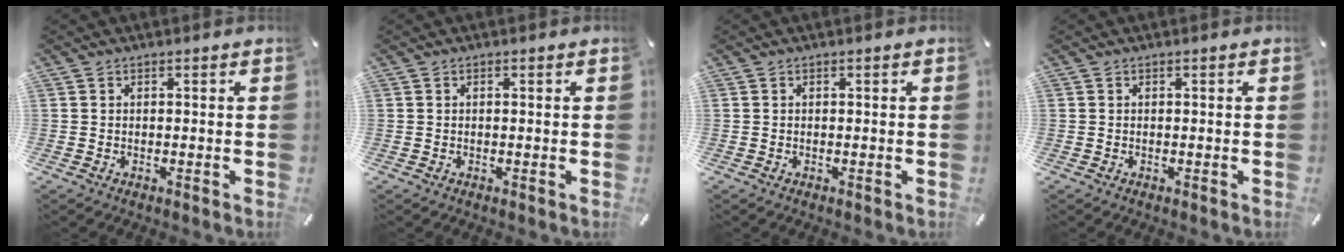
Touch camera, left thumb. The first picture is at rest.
{"total": 0.0}
{"total": 0.0}
{"total": 0.0}